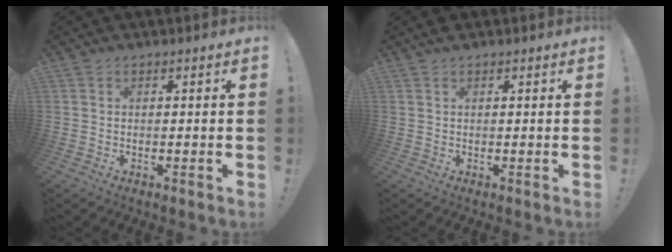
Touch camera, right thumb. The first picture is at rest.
{"total": 1.1, "force": [1.0, 0.3, 0.2], "torque": [0.002, 0.001, 0.017]}